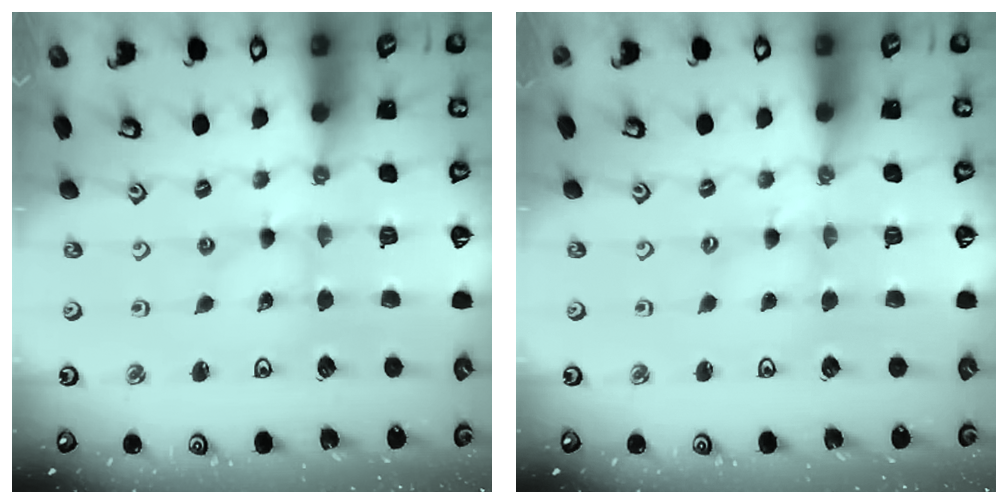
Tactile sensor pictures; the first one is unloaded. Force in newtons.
{"total": 1.7, "press": 1.7, "slide": 0.2}